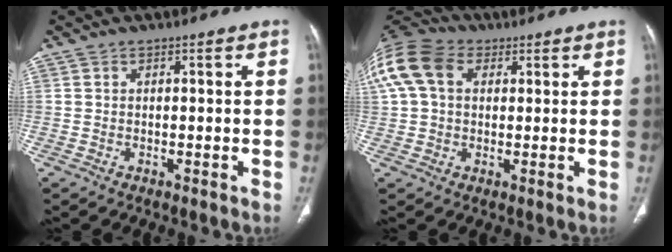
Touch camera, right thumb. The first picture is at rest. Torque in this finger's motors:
{"motor_torque": [0.75, 0.75, 0.55, -0.26, 0.22]}